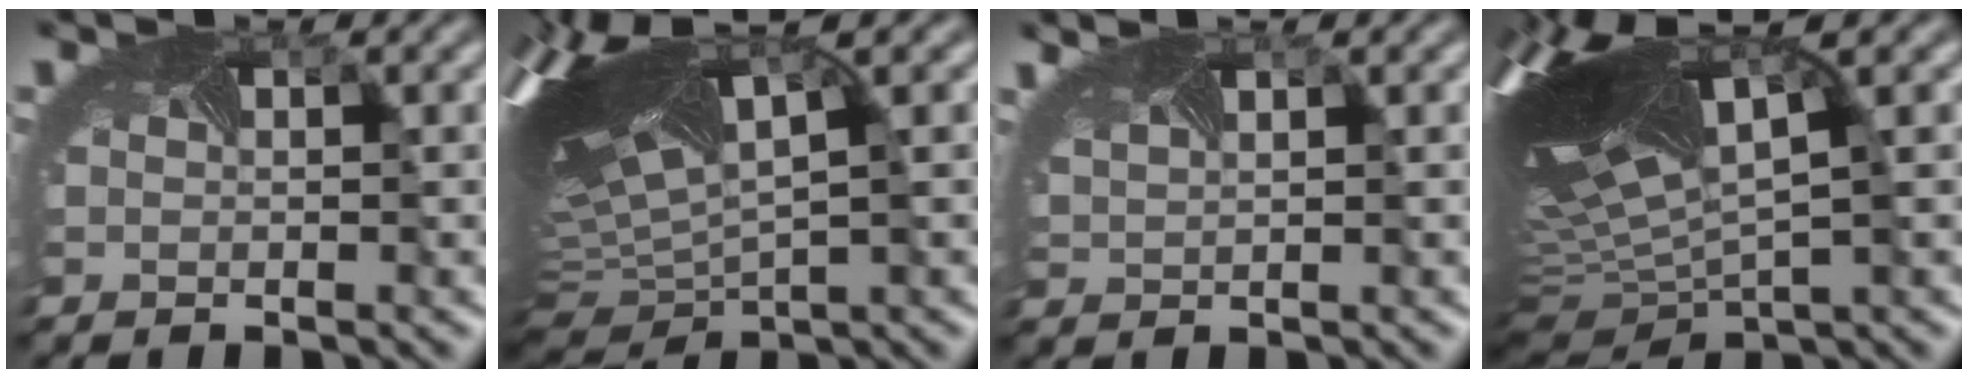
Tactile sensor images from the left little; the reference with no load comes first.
{"total": 11.6, "force": [2.8, 5.2, 10.0], "torque": [-0.261, -0.001, 0.079]}
{"total": 2.6, "force": [2.0, 0.8, 1.4], "torque": [-0.055, 0.006, 0.039]}
{"total": 12.5, "force": [2.3, 5.0, 11.2], "torque": [-0.273, -0.013, 0.077]}